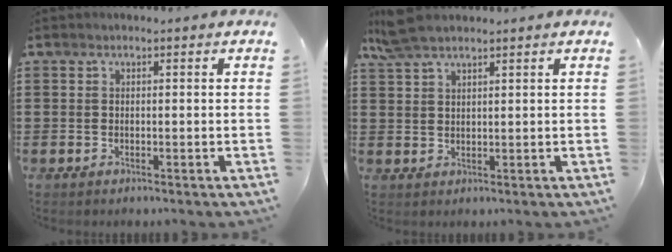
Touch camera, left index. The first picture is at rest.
{"total": 4.8, "force": [3.7, 1.2, 2.8], "torque": [-0.064, -0.001, 0.070]}